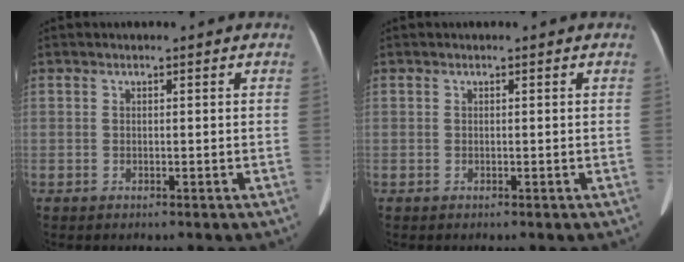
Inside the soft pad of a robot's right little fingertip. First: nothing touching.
{"total": 0.0}